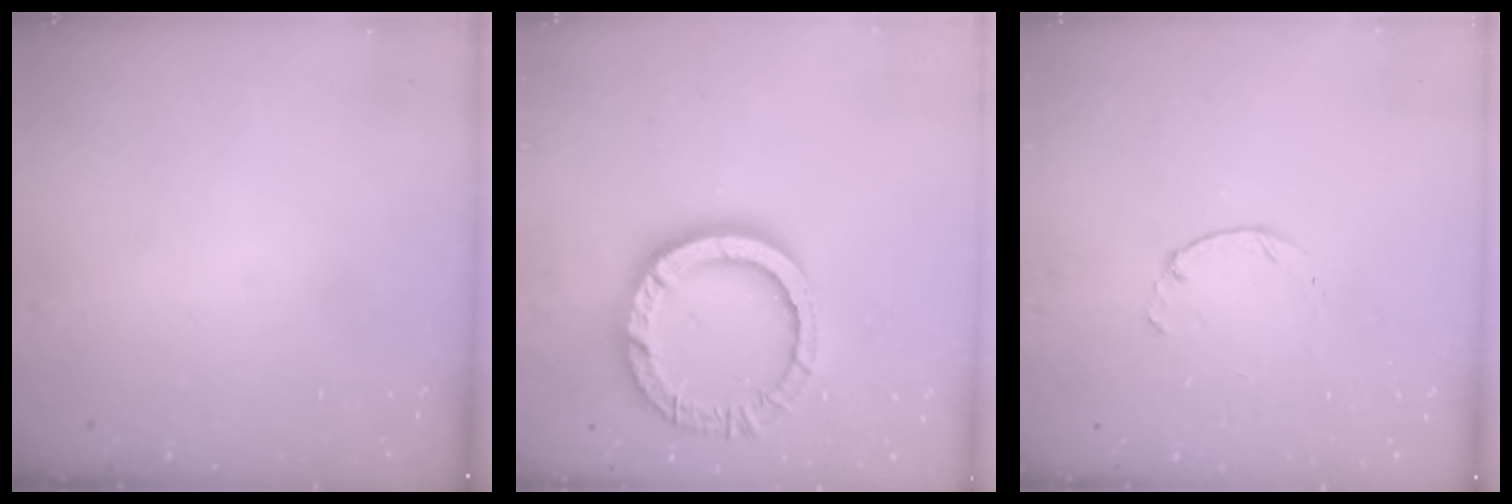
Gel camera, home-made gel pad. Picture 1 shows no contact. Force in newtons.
{"total": 14.5, "press": 14.5, "slide": 1.1}
{"total": 1.3, "press": 1.2, "slide": 0.4}